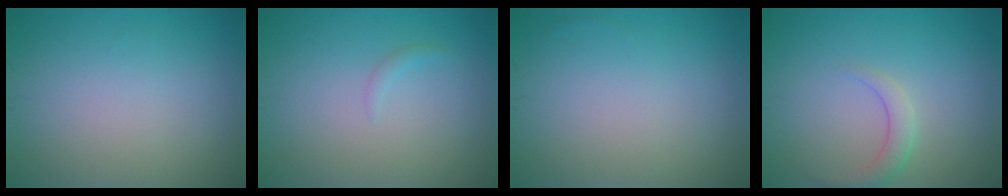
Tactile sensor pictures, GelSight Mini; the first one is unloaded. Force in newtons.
{"total": 0.6, "press": 0.6, "slide": 0.1}
{"total": 0.0}
{"total": 1.8, "press": 1.8, "slide": 0.1}